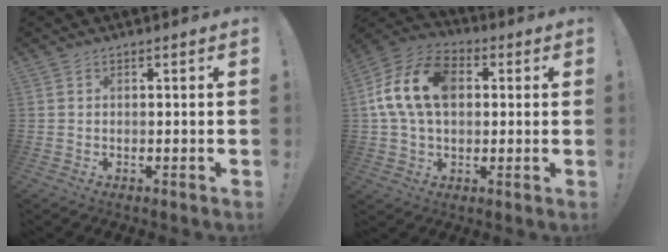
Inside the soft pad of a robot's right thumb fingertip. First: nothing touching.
{"total": 16.9, "force": [3.2, 11.8, 11.6], "torque": [-0.210, 0.007, 0.059]}